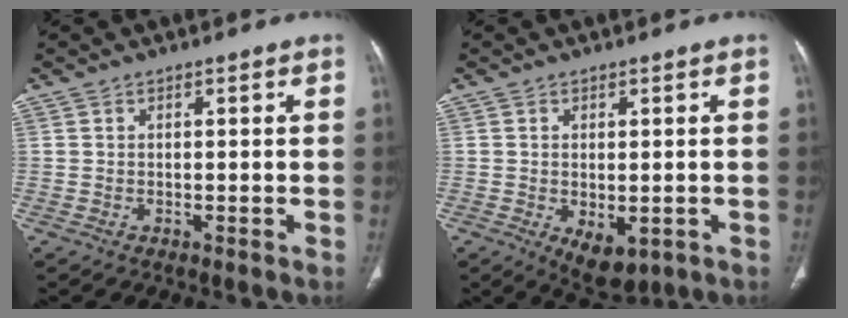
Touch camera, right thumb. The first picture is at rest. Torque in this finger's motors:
{"motor_torque": [-0.60, 0.26, -0.09, 0.18, 0.14]}